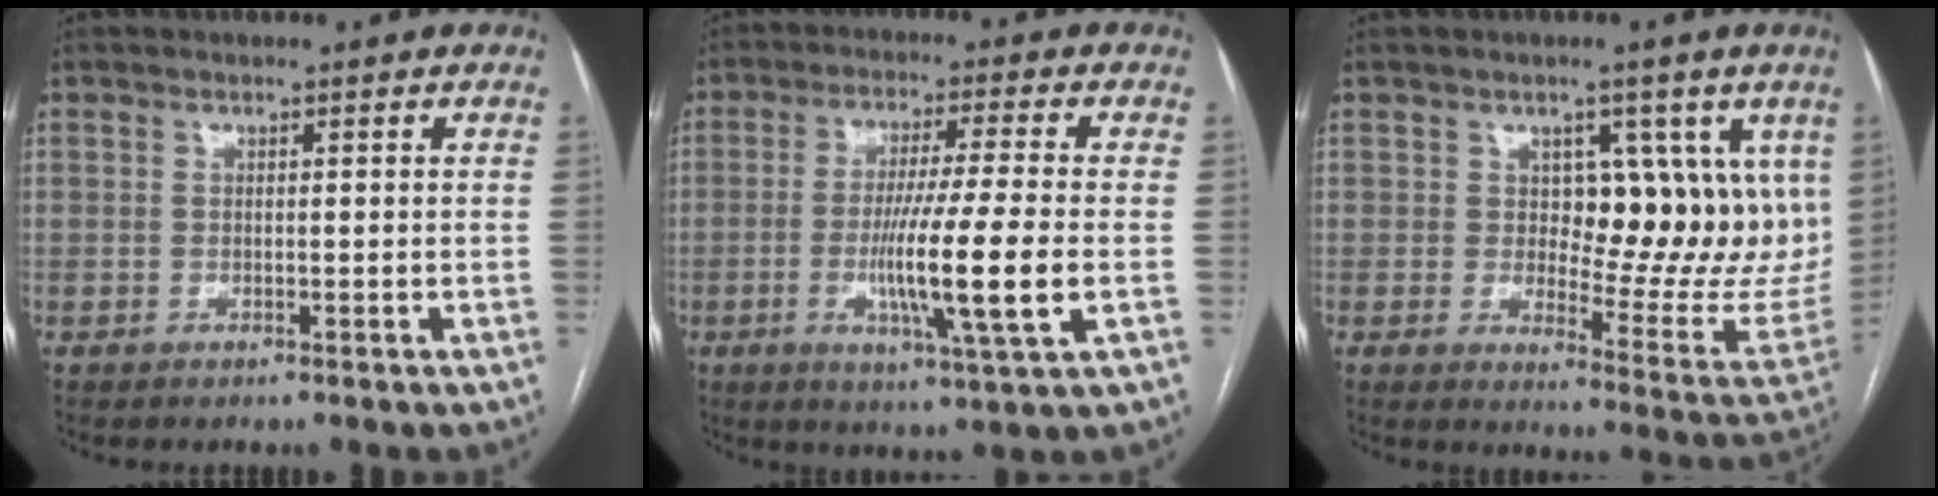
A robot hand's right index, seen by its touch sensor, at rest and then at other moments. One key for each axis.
{"total": 12.5, "fx": -2.4, "fy": -0.6, "fz": 12.2, "tx": -0.221, "ty": -0.022, "tz": -0.047}
{"total": 14.3, "fx": 4.3, "fy": 6.8, "fz": 11.9, "tx": -0.143, "ty": 0.000, "tz": 0.069}